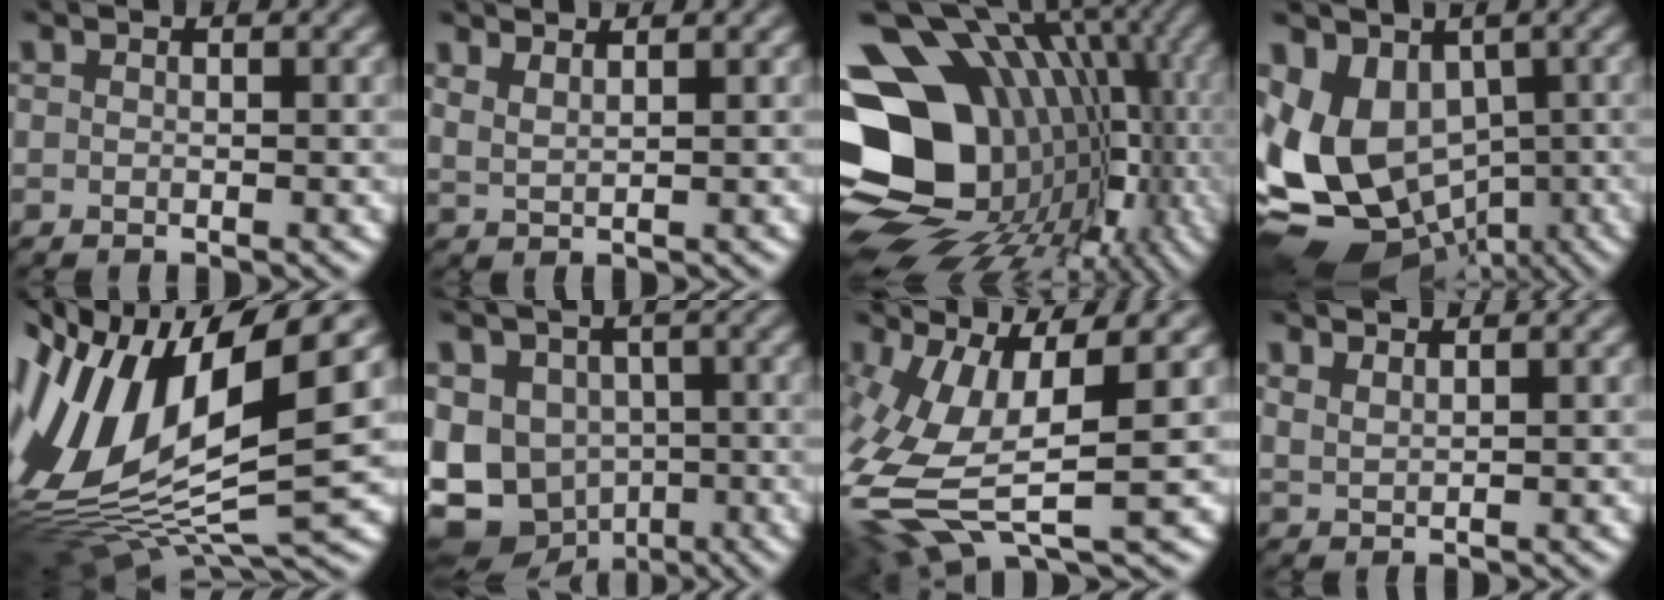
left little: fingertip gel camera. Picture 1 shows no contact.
{"total": 2.0, "force": [1.7, 0.5, 1.0], "torque": [-0.014, 0.004, 0.024]}
{"total": 18.4, "force": [-0.7, 14.2, 11.6], "torque": [-0.200, 0.001, 0.009]}
{"total": 11.6, "force": [-1.1, 8.9, 7.4], "torque": [-0.153, -0.024, -0.011]}
{"total": 15.6, "force": [2.1, 6.5, 14.0], "torque": [-0.301, 0.001, 0.040]}
{"total": 10.7, "force": [-3.1, 8.8, 5.2], "torque": [-0.097, -0.029, -0.051]}
{"total": 10.7, "force": [-1.1, 4.1, 9.9], "torque": [-0.228, -0.018, -0.015]}
{"total": 1.6, "force": [1.4, 0.3, 0.7], "torque": [-0.011, 0.002, 0.024]}